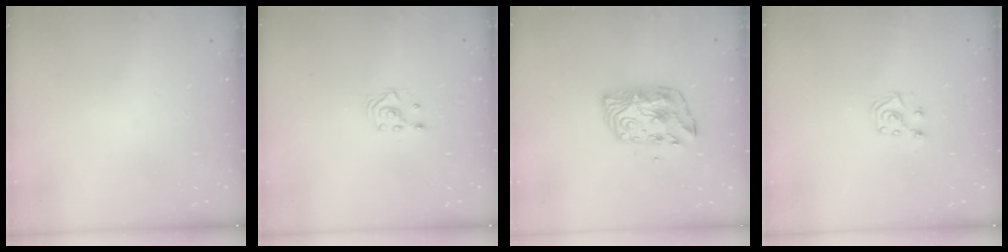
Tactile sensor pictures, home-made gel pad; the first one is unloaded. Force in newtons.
{"total": 2.9, "press": 2.9, "slide": 0.3}
{"total": 10.2, "press": 10.2, "slide": 0.6}
{"total": 7.3, "press": 7.2, "slide": 0.5}